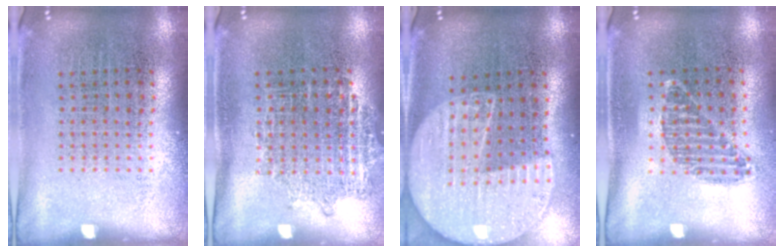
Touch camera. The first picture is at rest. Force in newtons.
{"total": 0.9, "press": 0.9, "slide": 0.2}
{"total": 2.3, "press": 2.0, "slide": 1.1}
{"total": 1.0, "press": 0.9, "slide": 0.5}